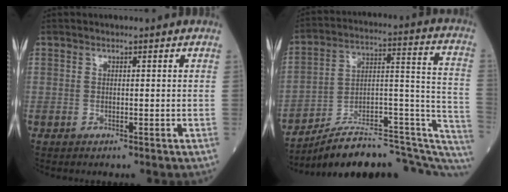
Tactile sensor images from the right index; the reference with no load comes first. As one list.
[{"total": 23.4, "force": [-19.2, 5.6, 12.0], "torque": [-0.112, 0.062, -0.277]}]